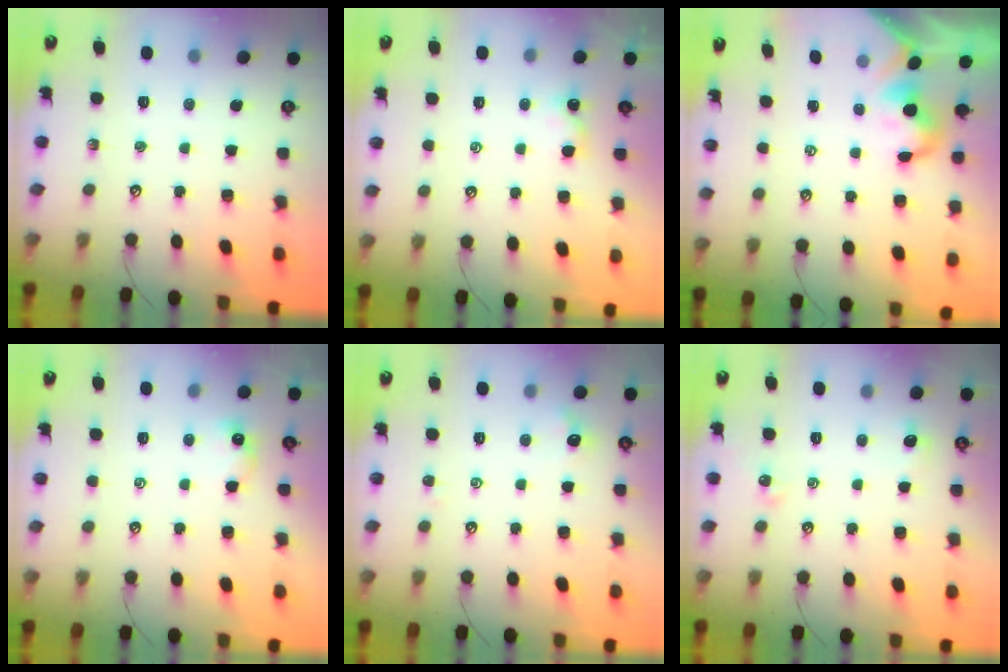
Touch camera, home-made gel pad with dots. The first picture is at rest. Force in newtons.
{"total": 1.4, "press": 1.4, "slide": 0.2}
{"total": 0.0}
{"total": 2.9, "press": 2.8, "slide": 0.7}
{"total": 1.1, "press": 1.0, "slide": 0.5}
{"total": 2.5, "press": 2.4, "slide": 0.6}